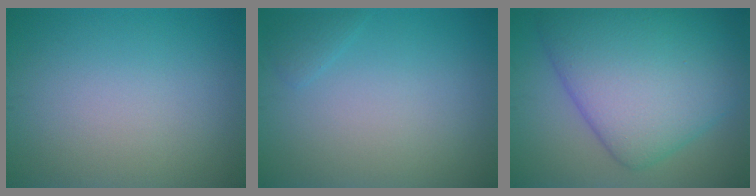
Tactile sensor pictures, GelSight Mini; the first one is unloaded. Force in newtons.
{"total": 0.9, "press": 0.9, "slide": 0.1}
{"total": 11.2, "press": 11.2, "slide": 0.2}